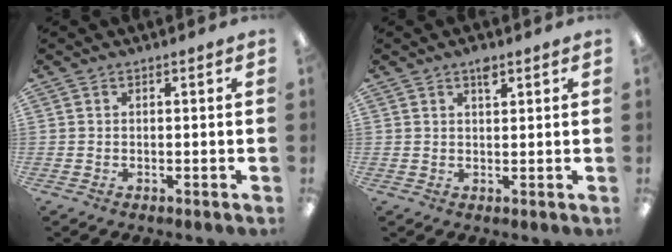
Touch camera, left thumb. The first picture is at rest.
{"total": 2.9, "force": [1.9, 1.2, 1.8], "torque": [-0.024, -0.005, 0.031]}